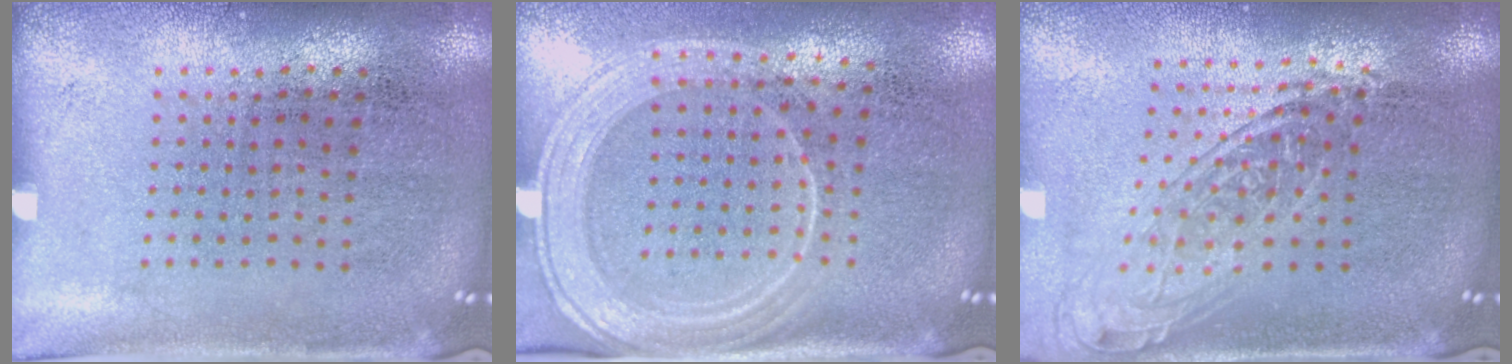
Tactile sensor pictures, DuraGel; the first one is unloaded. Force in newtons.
{"total": 2.1, "press": 1.9, "slide": 1.0}
{"total": 1.8, "press": 1.4, "slide": 1.0}